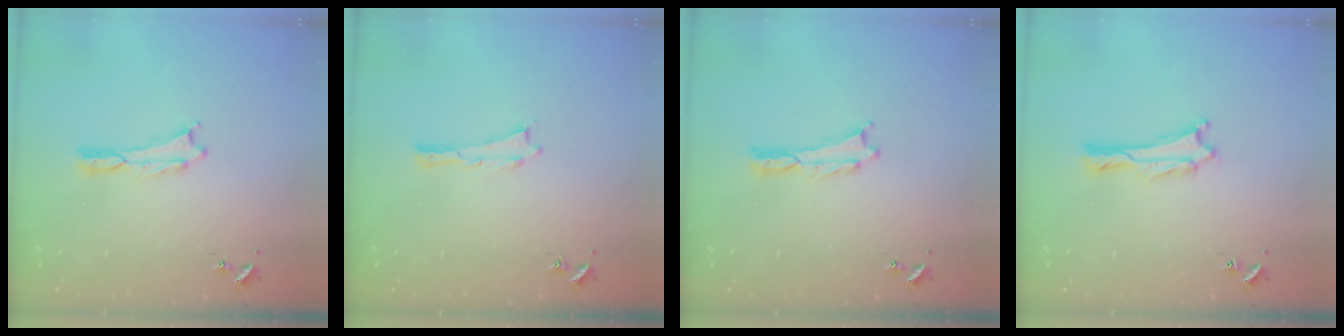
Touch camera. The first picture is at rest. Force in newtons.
{"total": 0.0}
{"total": 0.0}
{"total": 0.0}